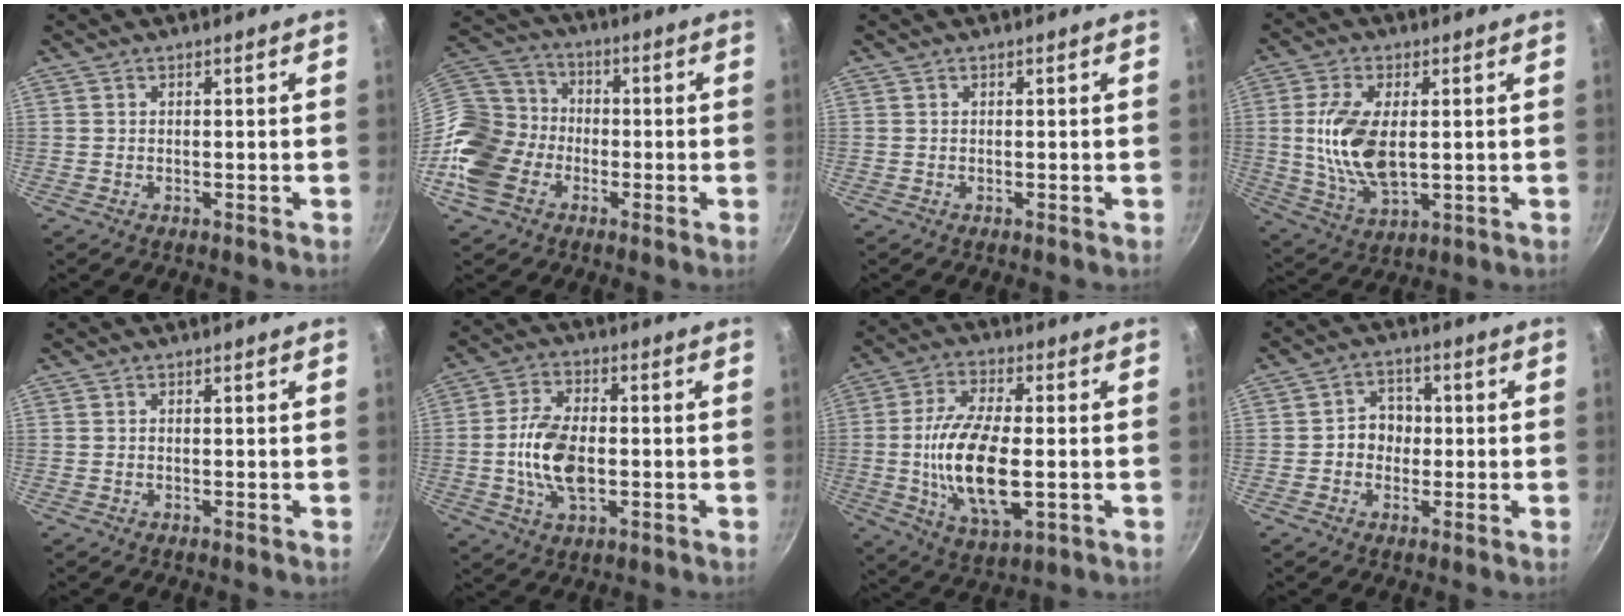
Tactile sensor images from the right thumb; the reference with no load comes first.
{"total": 16.6, "force": [-5.0, 13.0, 9.0], "torque": [-0.197, 0.045, -0.099]}
{"total": 0.0}
{"total": 12.9, "force": [0.8, 6.5, 11.2], "torque": [-0.224, -0.013, 0.025]}
{"total": 0.0}
{"total": 11.6, "force": [-1.2, 6.4, 9.6], "torque": [-0.180, 0.009, -0.023]}
{"total": 16.5, "force": [-1.6, 7.0, 14.9], "torque": [-0.284, -0.004, -0.023]}
{"total": 5.6, "force": [-0.4, 4.8, 2.8], "torque": [-0.016, 0.017, -0.016]}